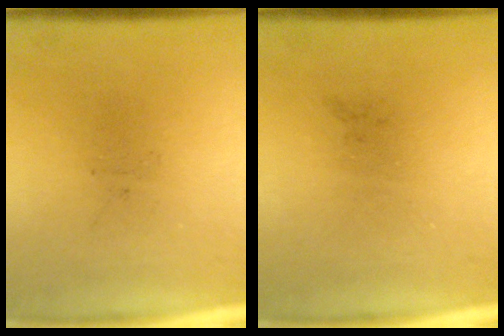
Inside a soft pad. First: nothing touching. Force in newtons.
{"total": 0.0}